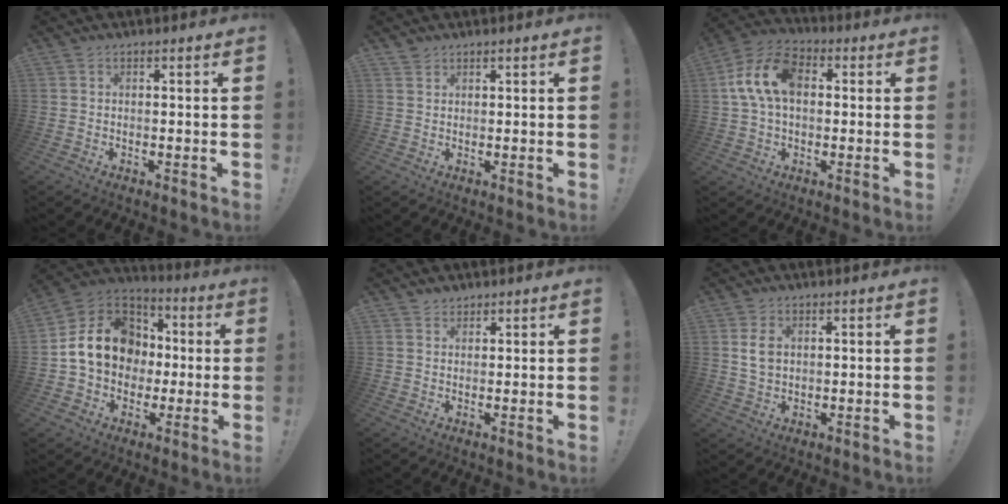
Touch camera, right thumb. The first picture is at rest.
{"total": 1.6, "force": [1.4, 0.7, 0.1], "torque": [0.002, -0.008, 0.027]}
{"total": 14.1, "force": [2.0, 9.2, 10.5], "torque": [-0.207, 0.015, 0.039]}
{"total": 17.5, "force": [1.2, 14.2, 10.1], "torque": [-0.152, 0.015, 0.034]}
{"total": 2.0, "force": [1.6, 1.1, 0.2], "torque": [0.002, -0.009, 0.029]}
{"total": 4.9, "force": [1.3, 3.4, 3.2], "torque": [-0.049, -0.002, 0.020]}